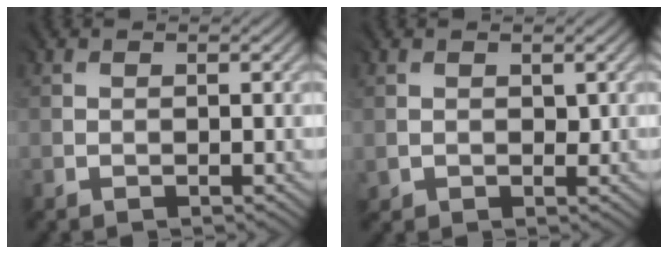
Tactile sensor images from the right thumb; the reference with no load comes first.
{"total": 1.3, "force": [0.5, 1.1, 0.4], "torque": [-0.007, -0.002, 0.012]}